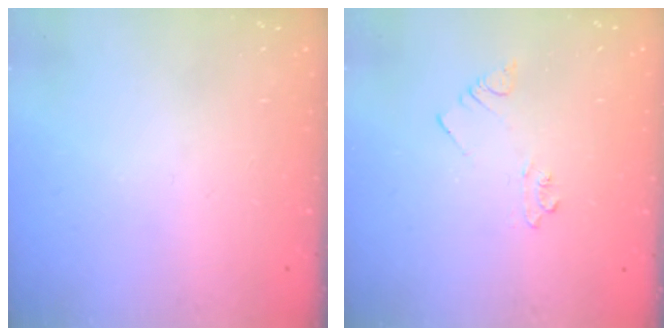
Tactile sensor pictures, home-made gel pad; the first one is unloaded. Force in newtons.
{"total": 4.0, "press": 4.0, "slide": 0.4}